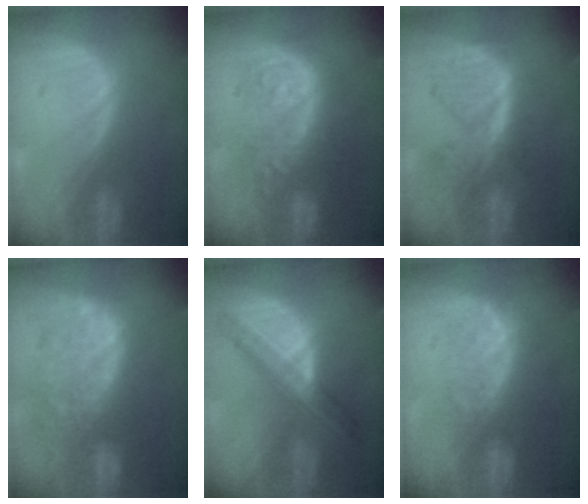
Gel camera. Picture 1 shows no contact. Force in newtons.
{"total": 9.0, "press": 9.0, "slide": 0.6}
{"total": 8.1, "press": 7.0, "slide": 4.0}
{"total": 11.0, "press": 10.2, "slide": 4.1}
{"total": 8.3, "press": 7.1, "slide": 4.4}
{"total": 8.0, "press": 7.4, "slide": 3.1}